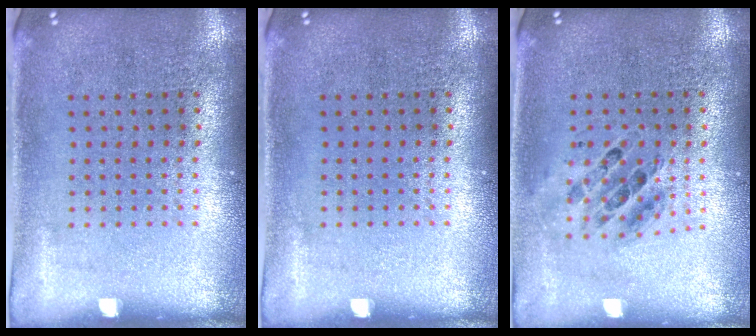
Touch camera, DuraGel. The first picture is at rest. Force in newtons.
{"total": 0.0}
{"total": 0.7, "press": 0.7, "slide": 0.1}